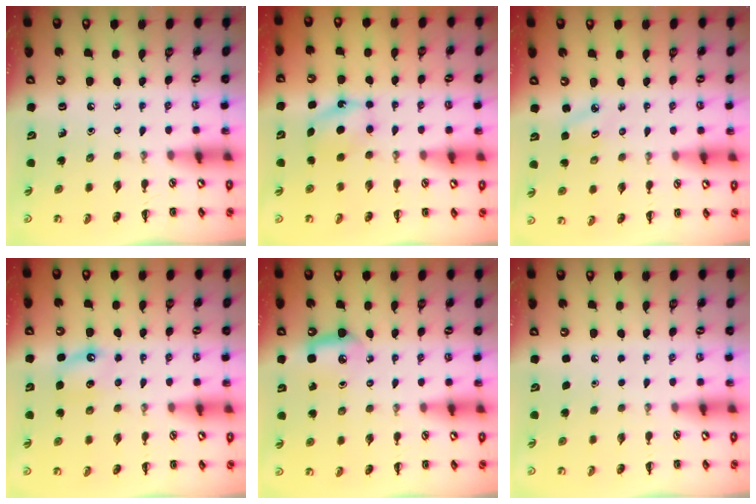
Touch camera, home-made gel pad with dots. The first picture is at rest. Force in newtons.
{"total": 6.1, "press": 5.9, "slide": 1.8}
{"total": 2.3, "press": 2.2, "slide": 0.5}
{"total": 4.5, "press": 4.3, "slide": 1.5}
{"total": 6.3, "press": 6.2, "slide": 1.4}
{"total": 1.7, "press": 1.7, "slide": 0.1}